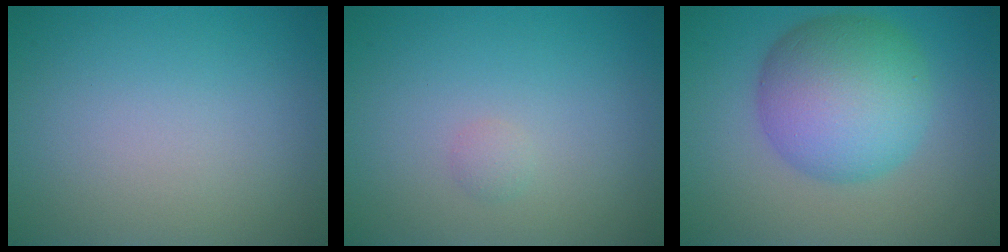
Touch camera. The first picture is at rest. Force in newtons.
{"total": 0.6, "press": 0.6, "slide": 0.1}
{"total": 8.9, "press": 8.9, "slide": 0.1}